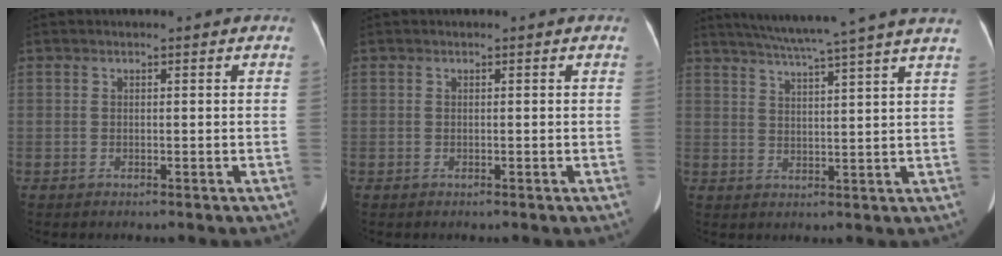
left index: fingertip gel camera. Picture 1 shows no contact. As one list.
[{"total": 0.0}, {"total": 15.4, "force": [12.9, -1.7, 8.1], "torque": [-0.137, 0.002, 0.167]}]